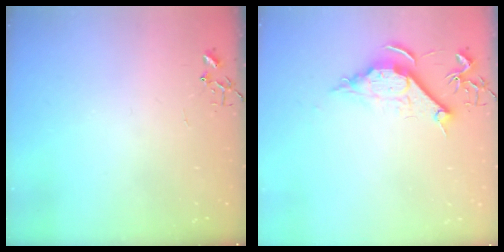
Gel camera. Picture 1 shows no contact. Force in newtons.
{"total": 9.6, "press": 9.6, "slide": 0.4}